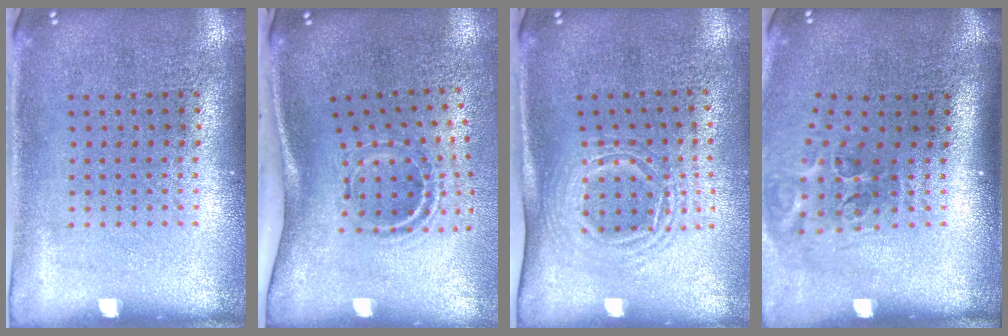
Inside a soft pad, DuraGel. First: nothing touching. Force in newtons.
{"total": 2.2, "press": 1.2, "slide": 1.8}
{"total": 1.6, "press": 1.3, "slide": 1.0}
{"total": 2.0, "press": 1.2, "slide": 1.6}